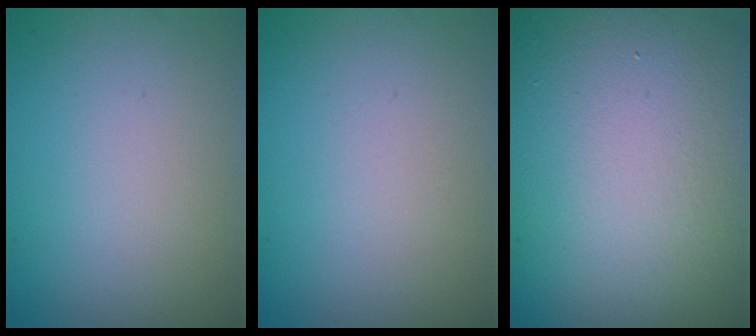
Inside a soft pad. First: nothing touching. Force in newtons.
{"total": 0.0}
{"total": 20.5, "press": 20.4, "slide": 1.2}